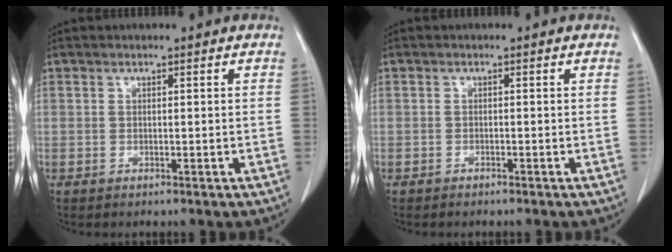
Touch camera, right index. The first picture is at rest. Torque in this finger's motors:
{"motor_torque": [0.19, -0.16, 0.05, 0.01]}